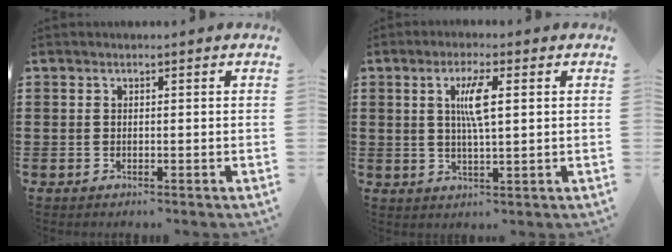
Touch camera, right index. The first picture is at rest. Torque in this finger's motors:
{"motor_torque": [0.24, -0.10, 0.33, 0.16]}